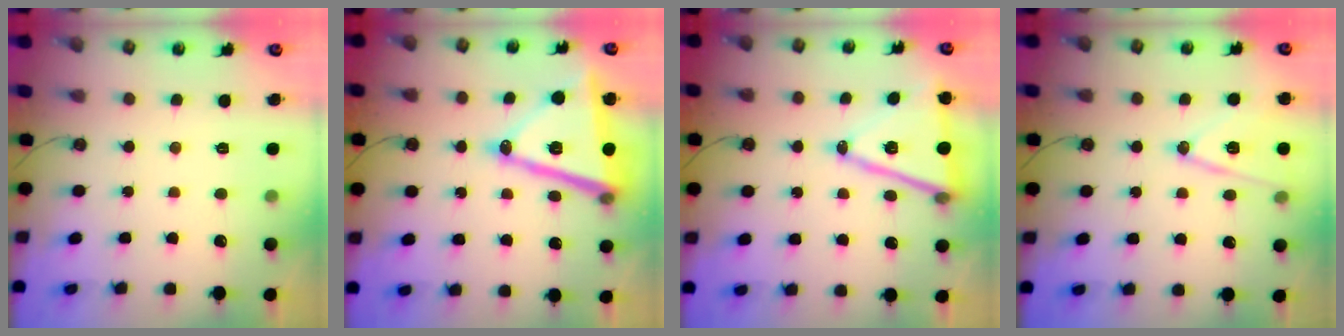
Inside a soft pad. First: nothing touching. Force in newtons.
{"total": 19.7, "press": 19.3, "slide": 3.6}
{"total": 15.7, "press": 15.2, "slide": 3.7}
{"total": 13.4, "press": 13.0, "slide": 3.5}